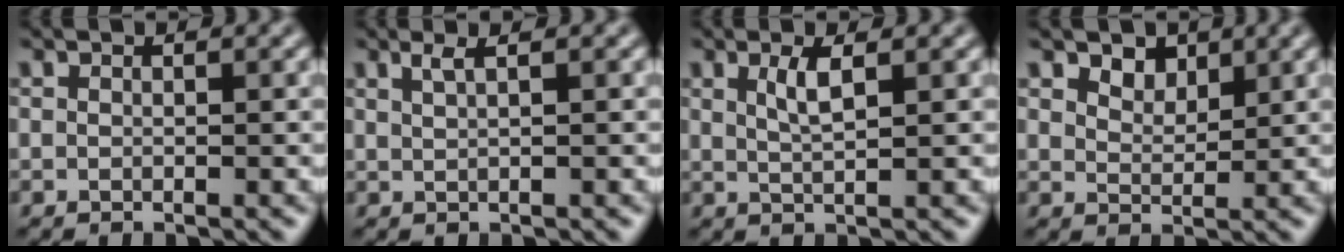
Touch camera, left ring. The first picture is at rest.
{"total": 1.7, "force": [0.9, 0.6, 1.3], "torque": [-0.014, 0.001, 0.009]}
{"total": 2.1, "force": [0.9, 0.5, 1.9], "torque": [-0.036, -0.001, 0.015]}
{"total": 2.2, "force": [1.7, 1.1, 0.8], "torque": [-0.018, -0.011, 0.031]}